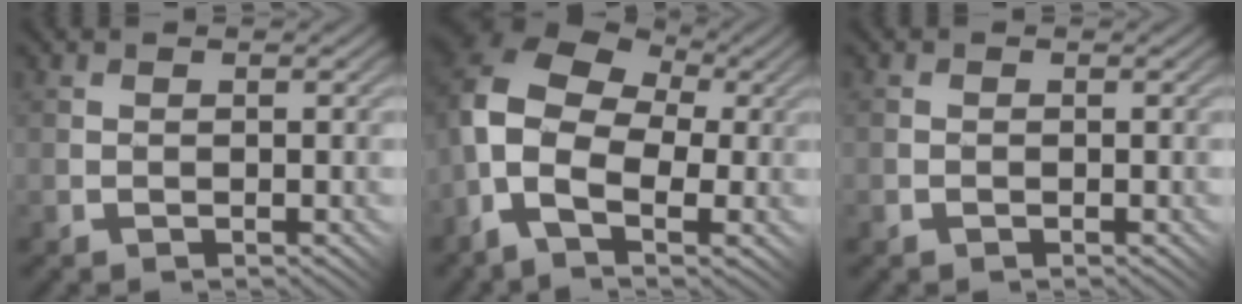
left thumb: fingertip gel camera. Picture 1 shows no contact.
{"total": 12.4, "force": [-1.4, 8.3, 9.2], "torque": [-0.210, -0.006, -0.031]}
{"total": 0.7, "force": [-0.3, 0.7, -0.1], "torque": [0.008, -0.001, -0.007]}